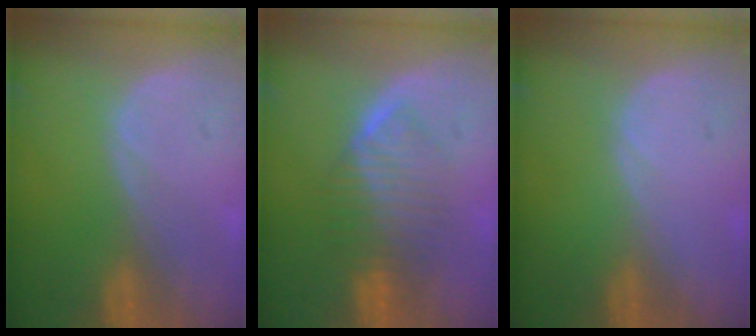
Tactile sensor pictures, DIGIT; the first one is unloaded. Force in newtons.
{"total": 6.6, "press": 6.5, "slide": 1.0}
{"total": 0.0}